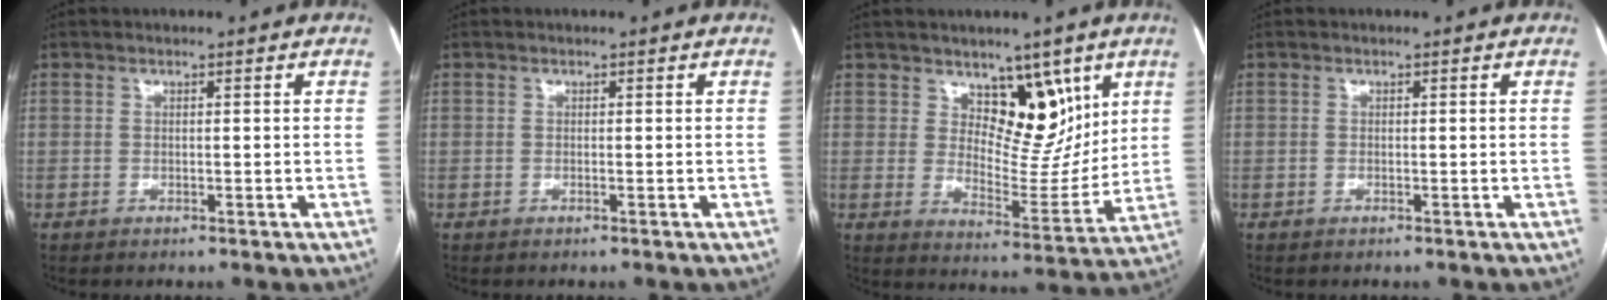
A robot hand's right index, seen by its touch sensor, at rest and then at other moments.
{"total": 0.0}
{"total": 9.9, "force": [5.9, 5.6, 5.7], "torque": [-0.067, -0.010, 0.101]}
{"total": 0.0}